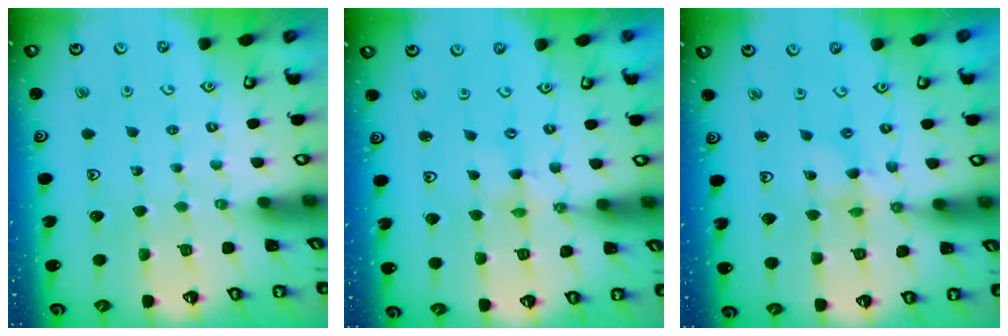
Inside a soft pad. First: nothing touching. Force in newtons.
{"total": 1.8, "press": 1.8, "slide": 0.3}
{"total": 2.7, "press": 2.7, "slide": 0.2}